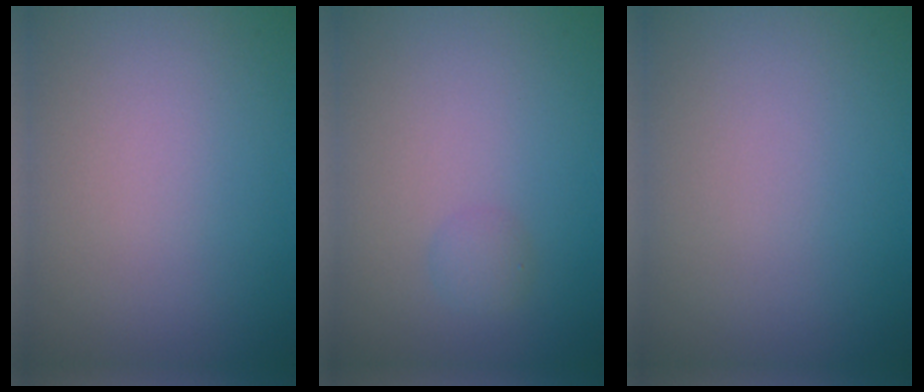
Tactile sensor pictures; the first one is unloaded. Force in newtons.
{"total": 1.1, "press": 1.1, "slide": 0.1}
{"total": 0.0}